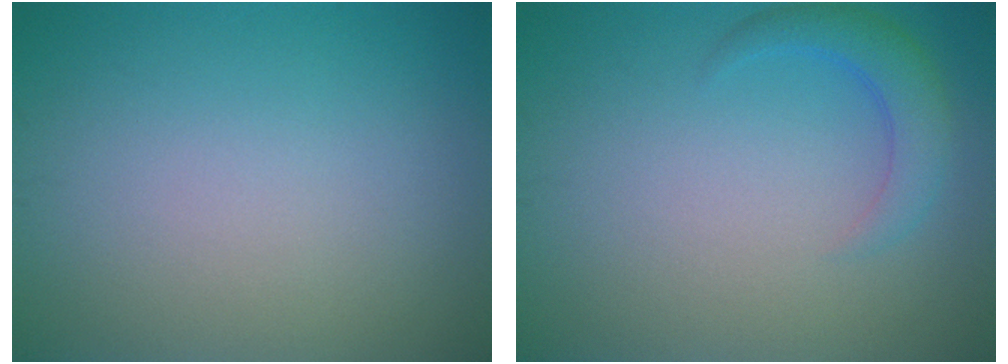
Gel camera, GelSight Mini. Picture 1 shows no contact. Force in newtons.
{"total": 2.7, "press": 2.6, "slide": 0.3}